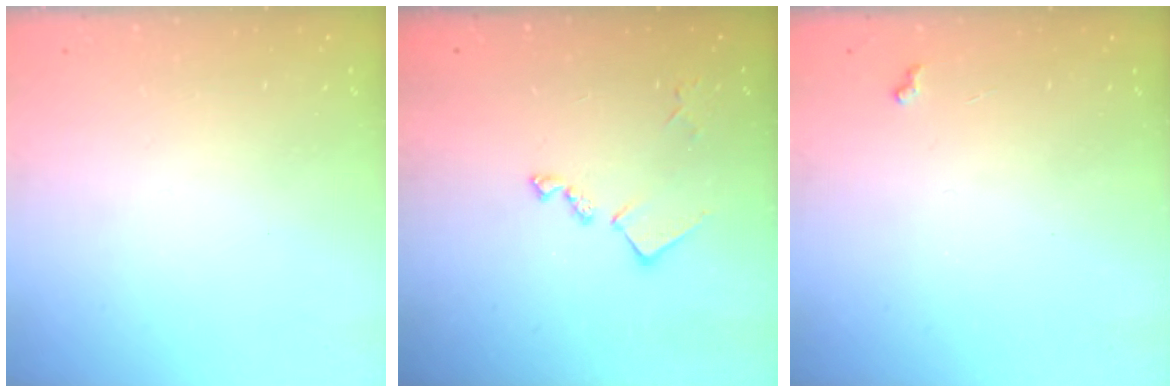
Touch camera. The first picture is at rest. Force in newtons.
{"total": 10.5, "press": 10.5, "slide": 0.6}
{"total": 3.6, "press": 3.6, "slide": 0.5}